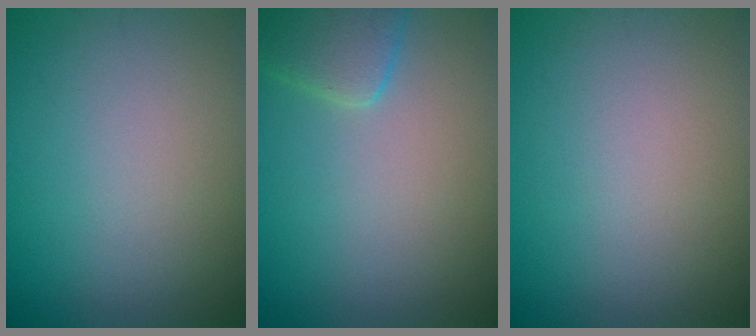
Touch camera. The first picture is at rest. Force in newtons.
{"total": 2.9, "press": 2.9, "slide": 0.1}
{"total": 0.0}